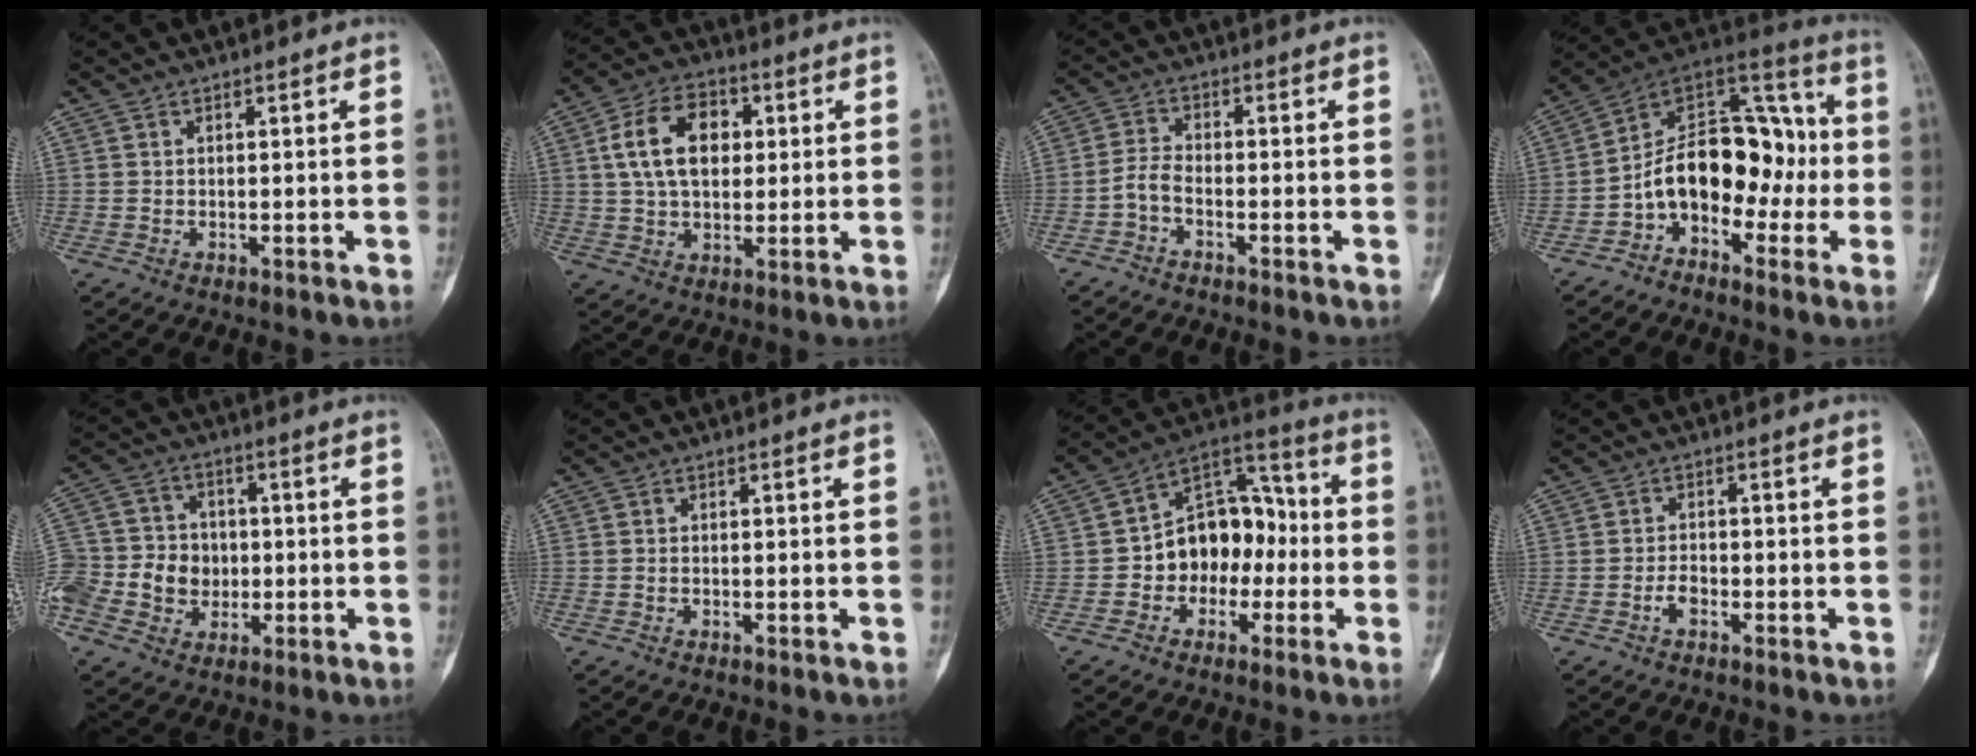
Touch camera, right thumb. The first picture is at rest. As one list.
[{"total": 12.4, "force": [2.5, 8.1, 9.1], "torque": [-0.137, 0.011, 0.038]}, {"total": 3.1, "force": [-1.9, 1.1, 2.2], "torque": [-0.048, 0.016, -0.046]}, {"total": 17.1, "force": [-3.3, 11.2, 12.5], "torque": [-0.158, 0.078, -0.063]}, {"total": 18.8, "force": [-3.4, 15.7, 9.7], "torque": [-0.213, 0.031, -0.059]}, {"total": 0.0}, {"total": 14.1, "force": [-2.1, 10.1, 9.6], "torque": [-0.108, 0.051, -0.046]}, {"total": 2.0, "force": [-1.2, 1.1, 1.2], "torque": [-0.021, 0.010, -0.028]}]